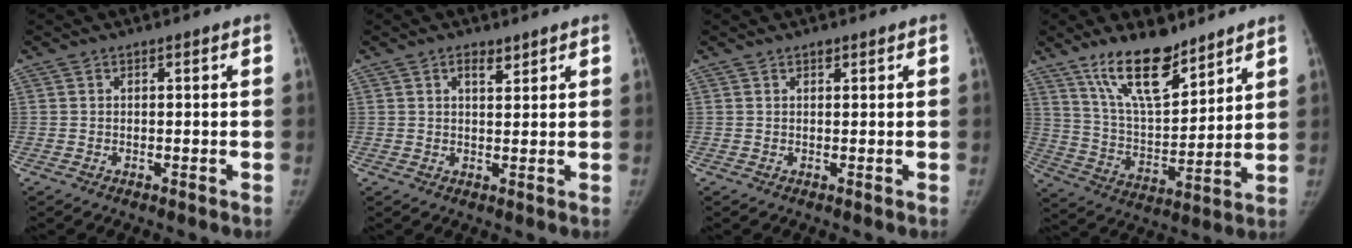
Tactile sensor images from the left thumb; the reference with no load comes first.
{"total": 2.6, "force": [1.8, 1.2, 1.5], "torque": [-0.017, -0.011, 0.030]}
{"total": 0.7, "force": [0.5, 0.4, 0.3], "torque": [0.002, -0.002, 0.006]}
{"total": 15.6, "force": [11.2, 5.6, 9.2], "torque": [-0.124, -0.070, 0.210]}